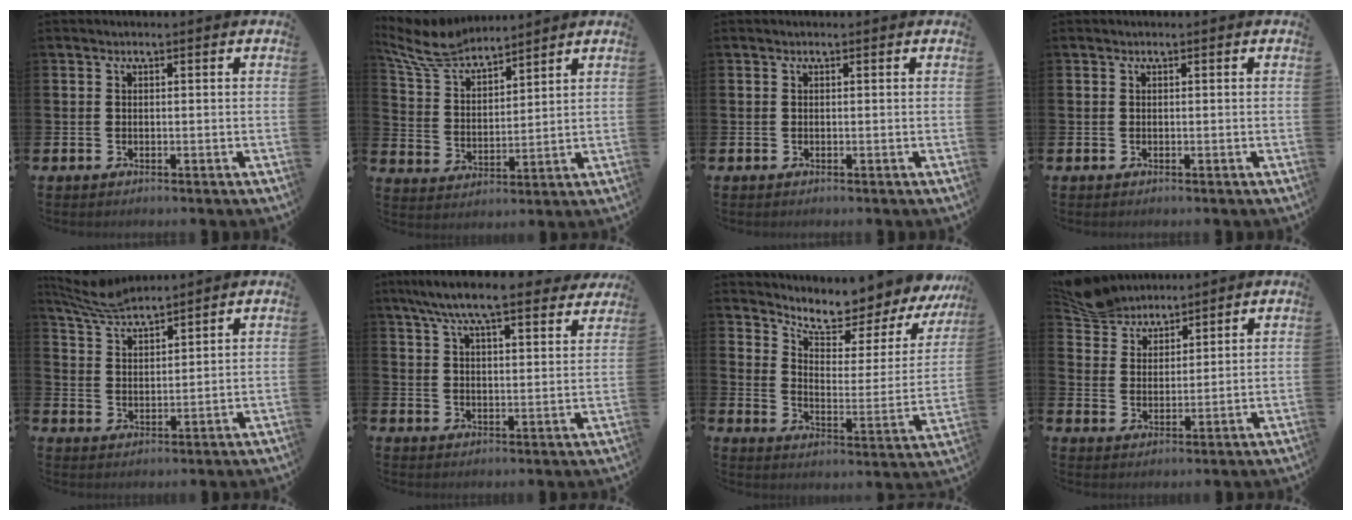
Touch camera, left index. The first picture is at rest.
{"total": 7.4, "force": [6.9, 1.7, 2.0], "torque": [-0.068, -0.034, 0.124]}
{"total": 0.0}
{"total": 0.0}
{"total": 5.7, "force": [5.5, 0.7, 1.3], "torque": [-0.044, -0.026, 0.099]}
{"total": 8.5, "force": [7.7, 1.1, 3.3], "torque": [-0.074, -0.039, 0.135]}
{"total": 8.0, "force": [7.4, 1.7, 2.6], "torque": [-0.075, -0.060, 0.119]}
{"total": 6.4, "force": [6.1, 1.6, 0.5], "torque": [-0.035, -0.025, 0.115]}